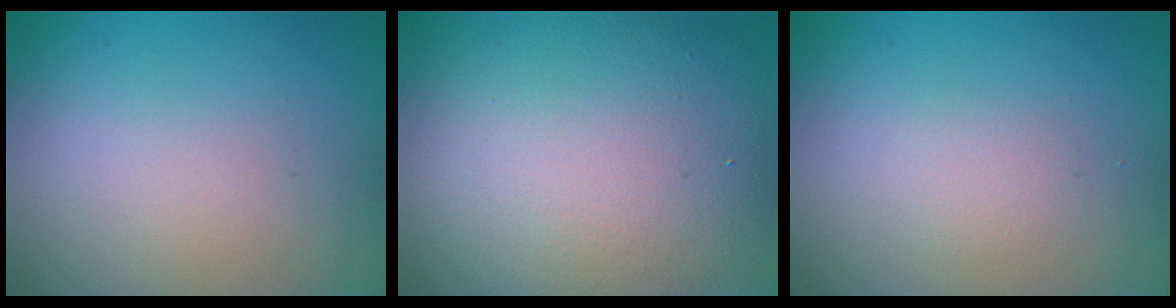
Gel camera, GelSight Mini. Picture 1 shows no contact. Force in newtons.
{"total": 11.9, "press": 11.9, "slide": 0.7}
{"total": 0.7, "press": 0.7, "slide": 0.0}